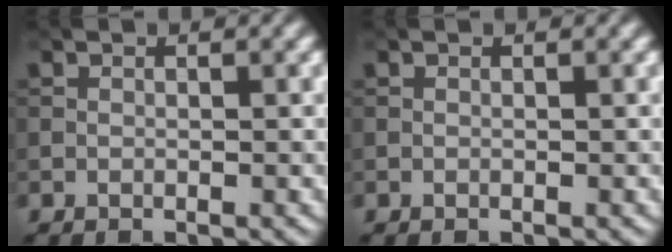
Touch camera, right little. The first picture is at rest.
{"total": 0.0}